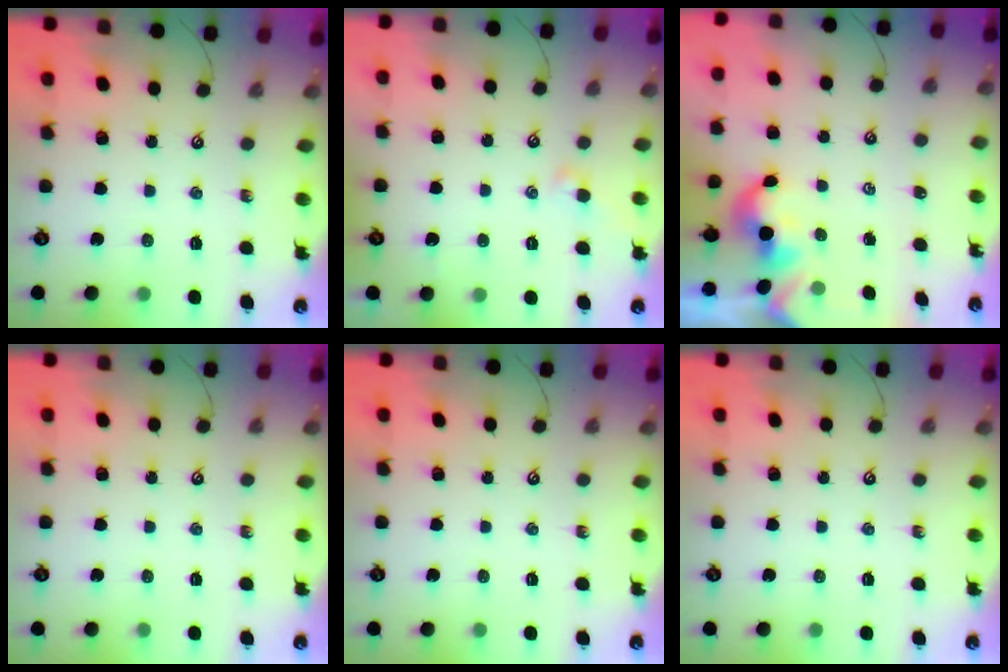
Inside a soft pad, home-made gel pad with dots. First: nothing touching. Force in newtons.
{"total": 0.8, "press": 0.6, "slide": 0.6}
{"total": 2.2, "press": 2.2, "slide": 0.4}
{"total": 0.0}
{"total": 0.0}
{"total": 0.0}